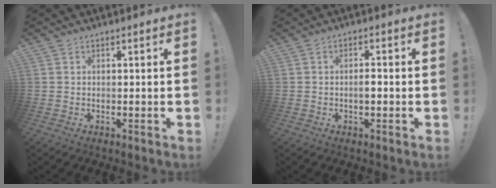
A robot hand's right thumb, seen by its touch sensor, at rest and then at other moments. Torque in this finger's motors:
{"motor_torque": [-0.07, 0.03, -0.14, 0.31, 0.00]}